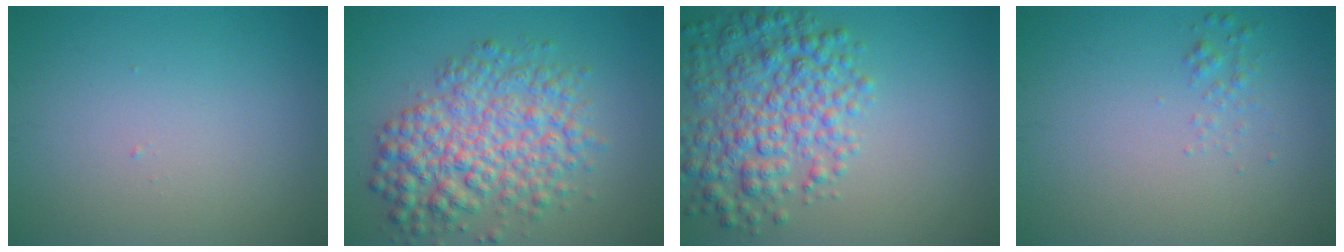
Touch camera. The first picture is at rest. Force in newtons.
{"total": 7.4, "press": 7.4, "slide": 0.1}
{"total": 6.7, "press": 6.7, "slide": 0.2}
{"total": 1.0, "press": 1.0, "slide": 0.0}